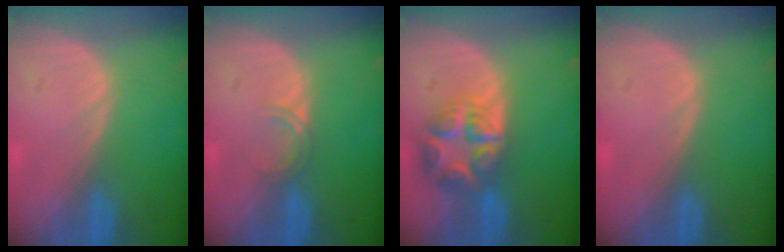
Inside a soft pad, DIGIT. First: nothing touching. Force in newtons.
{"total": 1.7, "press": 1.7, "slide": 0.3}
{"total": 8.0, "press": 7.0, "slide": 3.9}
{"total": 0.5, "press": 0.0, "slide": 0.5}